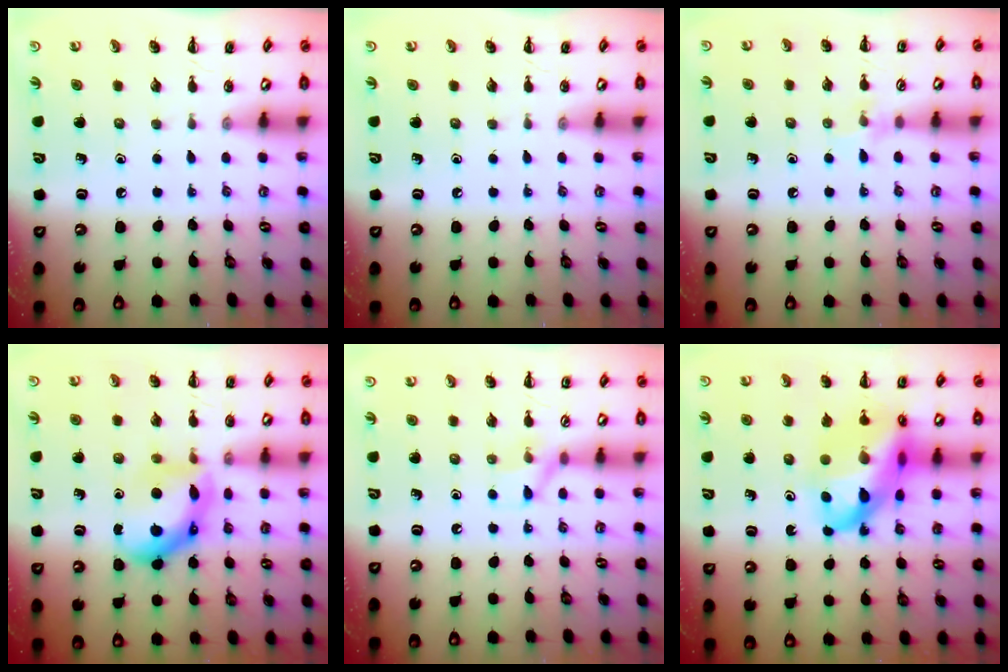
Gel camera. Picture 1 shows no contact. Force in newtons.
{"total": 0.0}
{"total": 6.2, "press": 5.9, "slide": 1.9}
{"total": 11.6, "press": 11.6, "slide": 0.2}
{"total": 6.6, "press": 6.5, "slide": 0.9}
{"total": 22.0, "press": 21.5, "slide": 4.6}